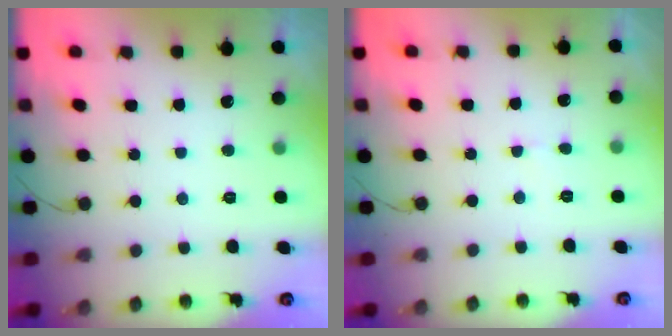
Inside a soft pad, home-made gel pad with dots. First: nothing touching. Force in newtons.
{"total": 2.6, "press": 2.6, "slide": 0.2}